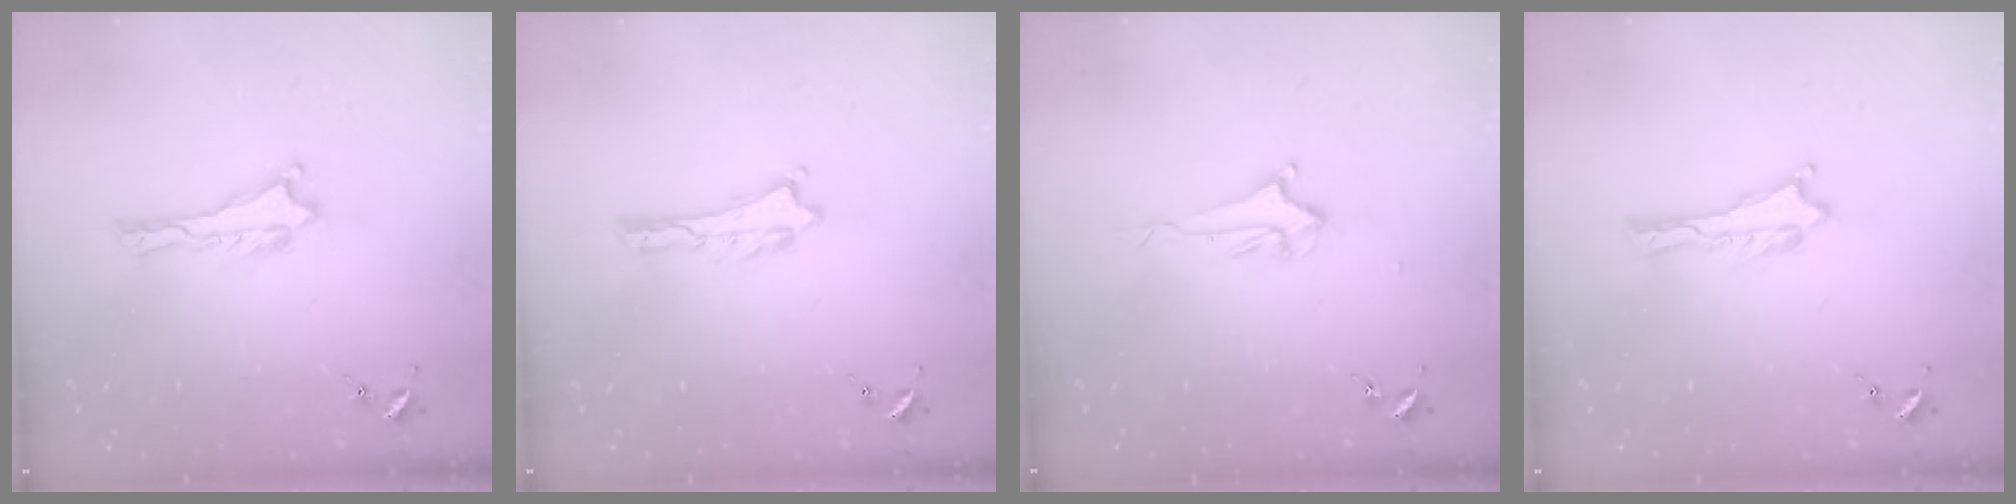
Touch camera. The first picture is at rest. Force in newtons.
{"total": 0.0}
{"total": 2.2, "press": 2.2, "slide": 0.3}
{"total": 0.0}